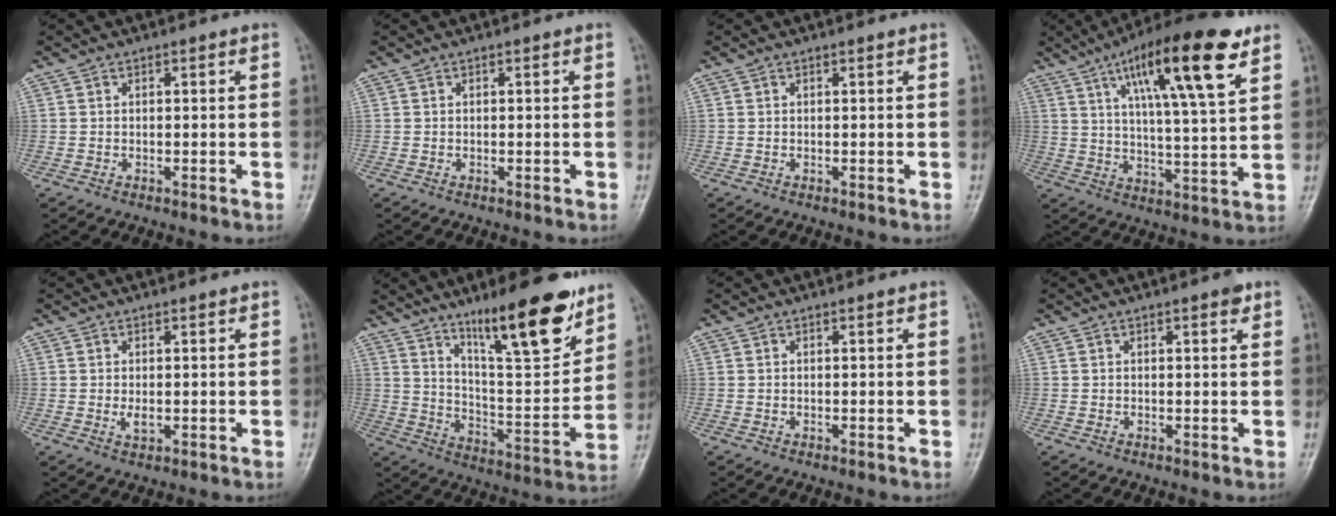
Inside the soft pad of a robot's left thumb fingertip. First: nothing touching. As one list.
[{"total": 0.0}, {"total": 0.0}, {"total": 19.0, "force": [9.6, 4.0, 15.9], "torque": [-0.238, -0.028, 0.152]}, {"total": 2.0, "force": [0.2, 1.1, 1.6], "torque": [-0.028, -0.005, 0.007]}, {"total": 18.4, "force": [12.6, 4.1, 12.8], "torque": [-0.165, -0.083, 0.212]}, {"total": 0.0}, {"total": 1.3, "force": [0.8, 0.4, 0.9], "torque": [-0.011, -0.002, 0.008]}]